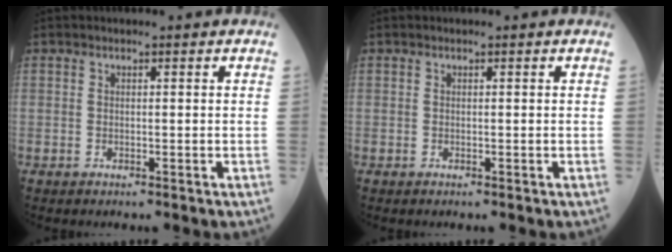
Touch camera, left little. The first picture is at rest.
{"total": 0.0}